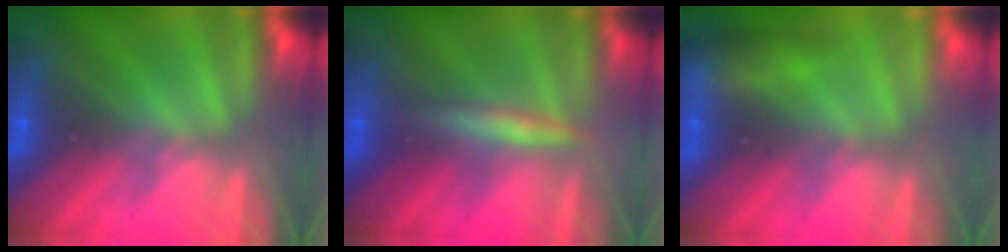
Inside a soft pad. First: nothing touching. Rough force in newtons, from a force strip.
{"total": 2.6}
{"total": 3.8}